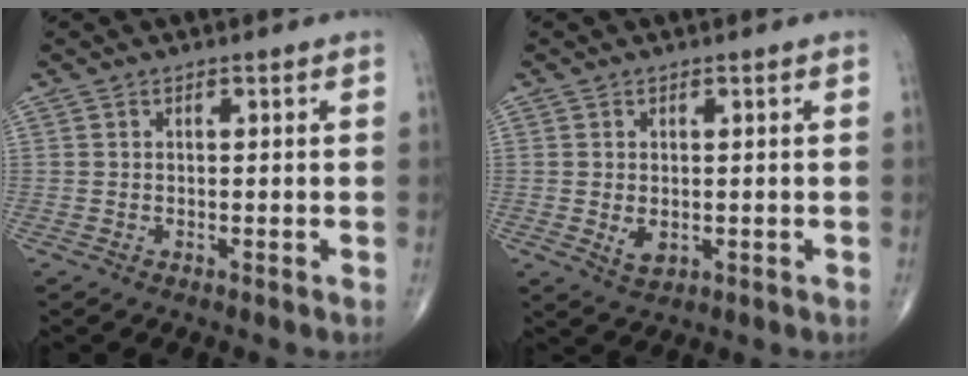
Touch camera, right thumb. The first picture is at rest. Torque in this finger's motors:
{"motor_torque": [-0.38, 0.38, 0.13, 0.32, 0.01]}